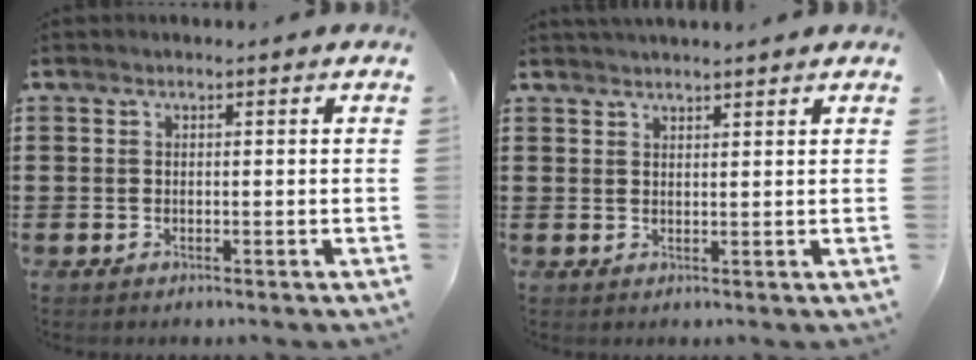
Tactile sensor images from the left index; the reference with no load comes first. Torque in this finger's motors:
{"motor_torque": [1.05, -1.09, 0.43, 0.06]}